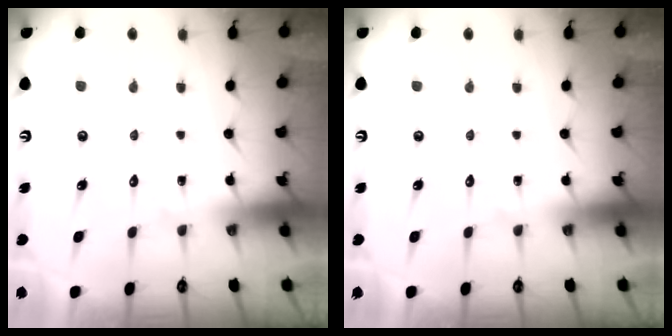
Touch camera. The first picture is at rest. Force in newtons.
{"total": 0.0}